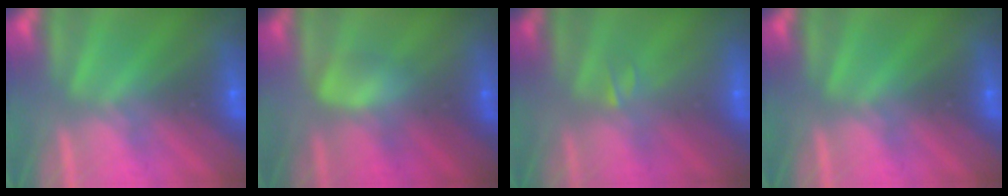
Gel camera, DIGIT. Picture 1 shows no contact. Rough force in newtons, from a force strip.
{"total": 2.7}
{"total": 2.2}
{"total": 0.0}